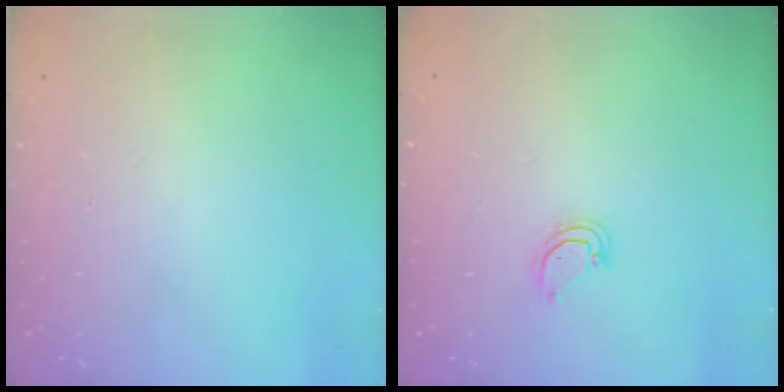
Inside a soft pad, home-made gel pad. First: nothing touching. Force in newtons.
{"total": 3.1, "press": 3.1, "slide": 0.2}